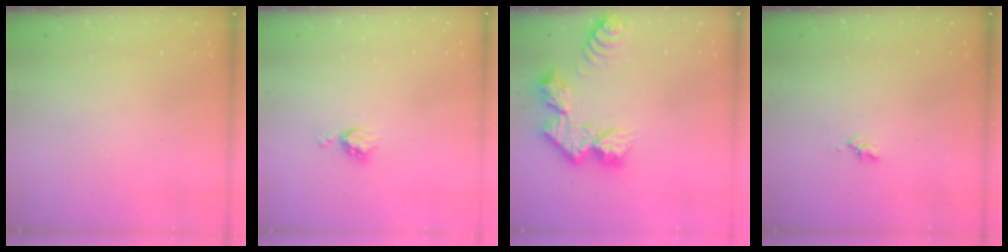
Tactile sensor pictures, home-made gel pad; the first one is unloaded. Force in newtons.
{"total": 4.6, "press": 4.6, "slide": 0.4}
{"total": 12.8, "press": 12.7, "slide": 1.1}
{"total": 1.6, "press": 1.6, "slide": 0.3}